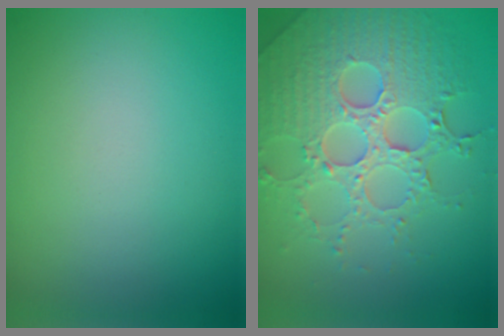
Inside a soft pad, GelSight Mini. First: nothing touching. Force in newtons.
{"total": 7.6, "press": 5.6, "slide": 5.1}